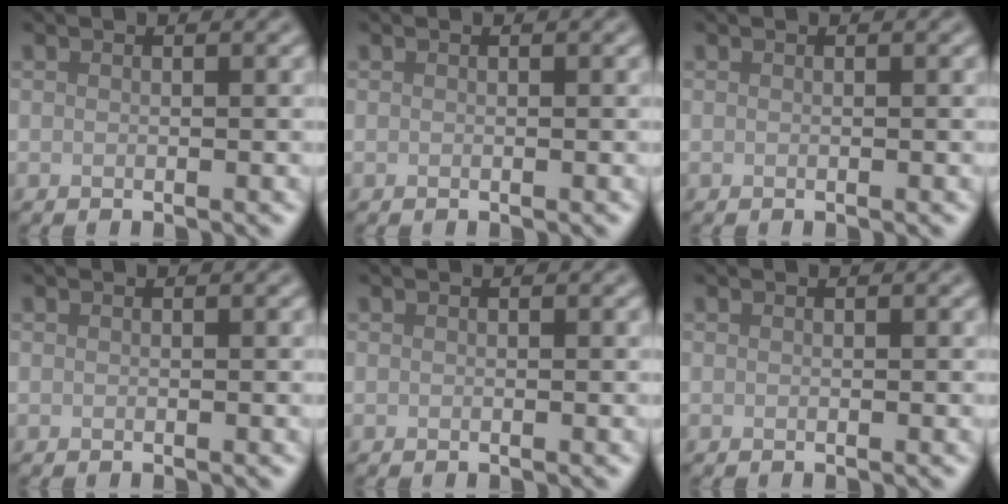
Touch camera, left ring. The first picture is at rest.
{"total": 0.0}
{"total": 0.0}
{"total": 0.0}
{"total": 0.0}
{"total": 0.0}